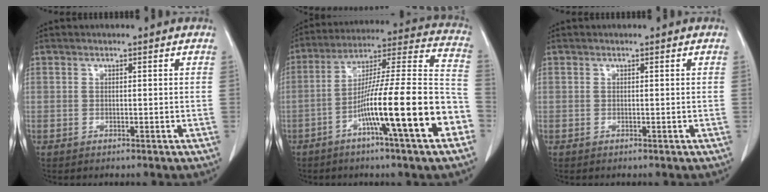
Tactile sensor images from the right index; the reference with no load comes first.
{"total": 20.8, "force": [-8.1, 0.5, 19.2], "torque": [-0.264, 0.007, -0.135]}
{"total": 0.0}